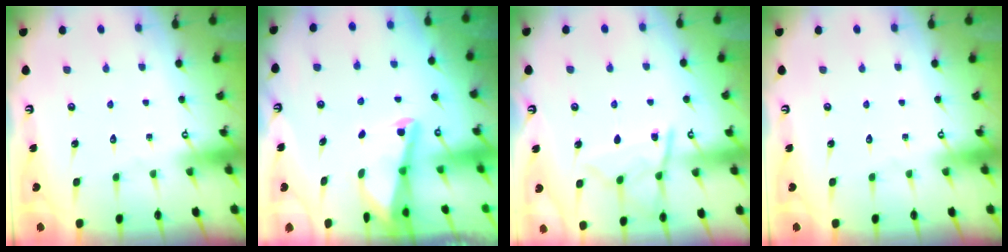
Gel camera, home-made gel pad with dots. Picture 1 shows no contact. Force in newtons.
{"total": 2.3, "press": 2.2, "slide": 0.2}
{"total": 10.8, "press": 10.8, "slide": 1.2}
{"total": 0.0}